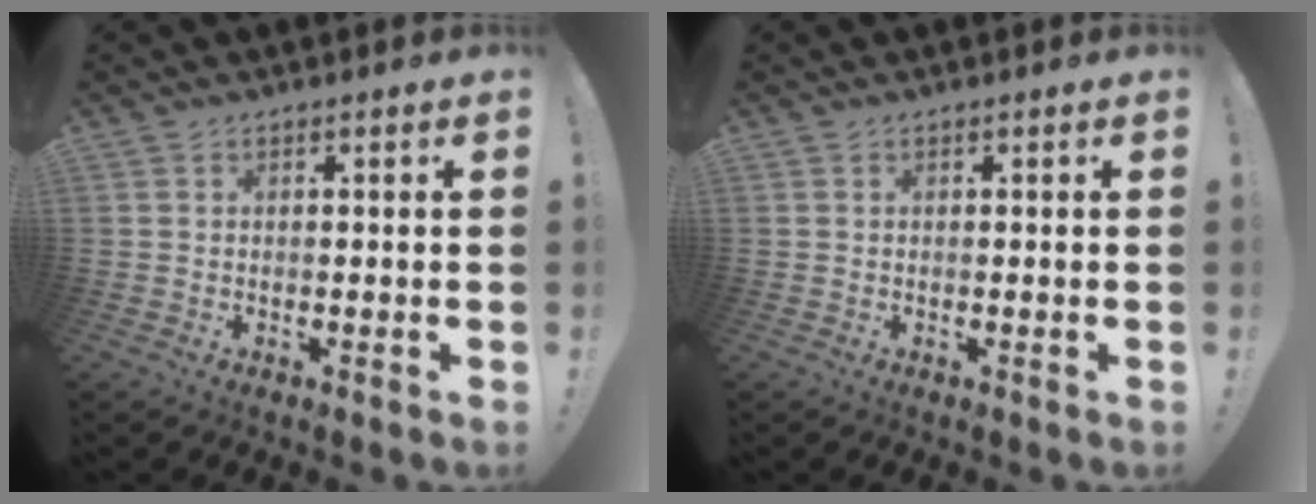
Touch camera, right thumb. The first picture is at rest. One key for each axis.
{"total": 0.0}